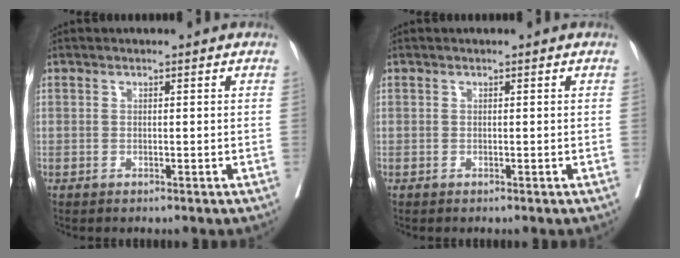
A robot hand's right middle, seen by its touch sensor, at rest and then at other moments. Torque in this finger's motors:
{"motor_torque": [0.01, -0.07, 0.01, 0.01]}